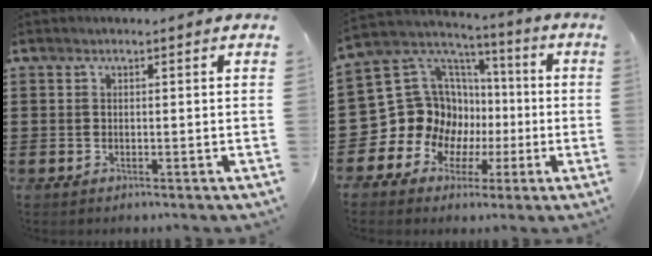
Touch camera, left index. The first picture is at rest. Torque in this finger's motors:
{"motor_torque": [1.21, 0.93, 0.58, 0.04]}